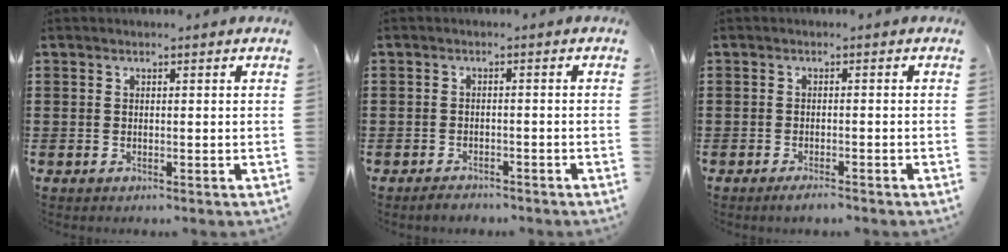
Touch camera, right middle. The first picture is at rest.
{"total": 1.6, "force": [-1.5, 0.5, 0.1], "torque": [-0.006, 0.003, -0.033]}
{"total": 1.5, "force": [-1.2, 0.1, 0.9], "torque": [-0.016, -0.003, -0.021]}